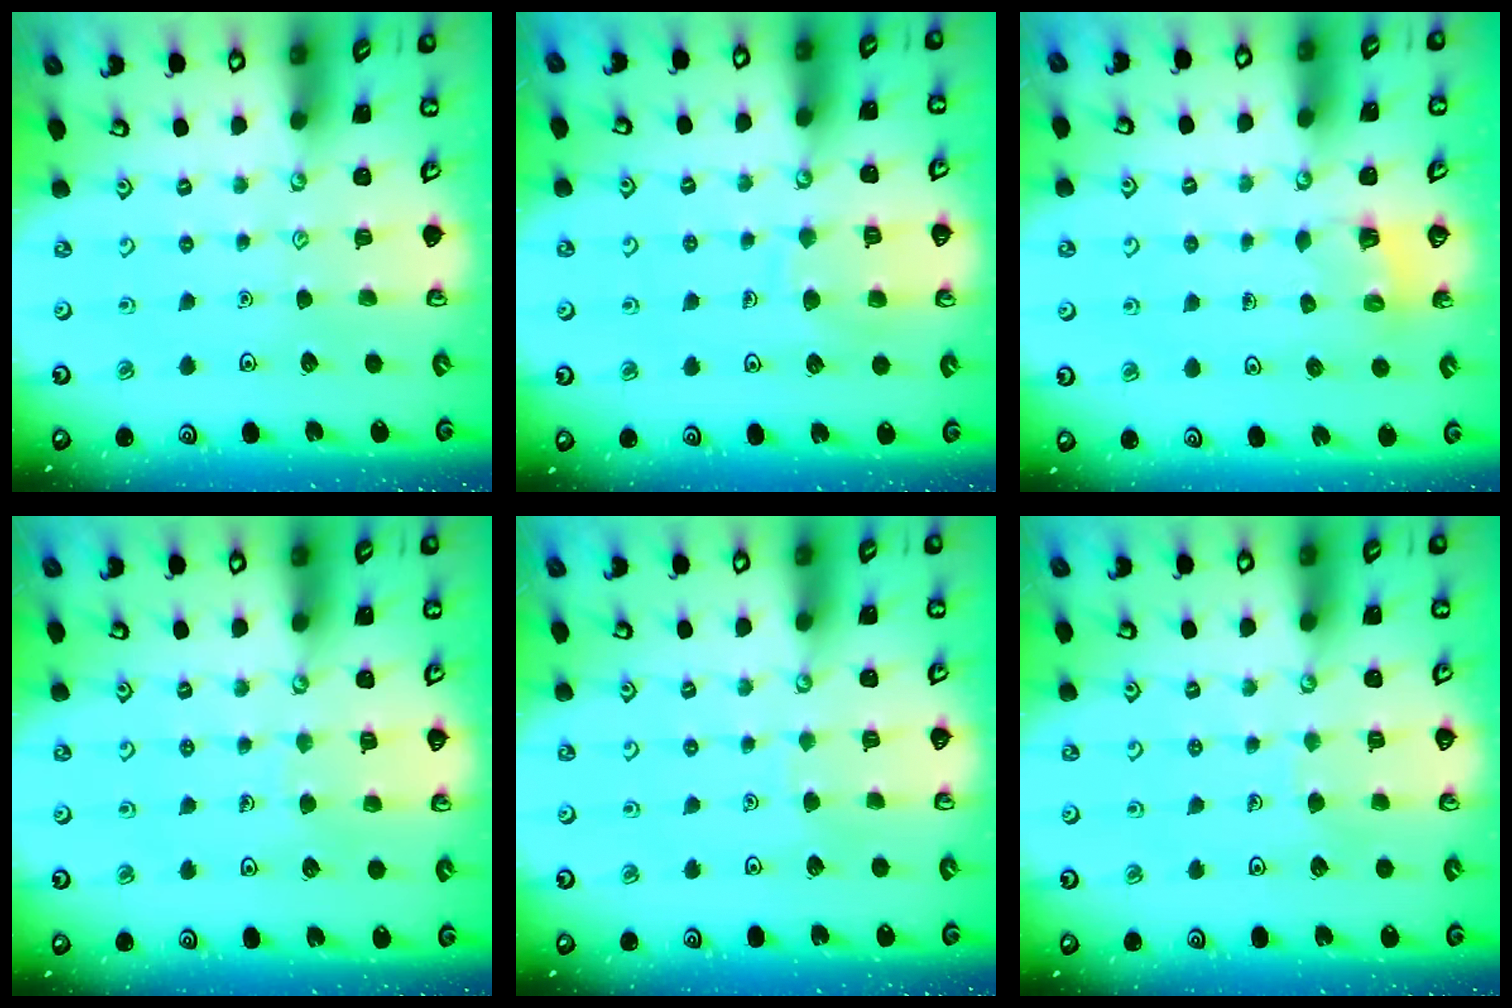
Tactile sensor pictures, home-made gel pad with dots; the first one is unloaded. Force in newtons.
{"total": 8.4, "press": 8.4, "slide": 0.8}
{"total": 2.6, "press": 2.6, "slide": 0.3}
{"total": 5.1, "press": 5.1, "slide": 0.4}
{"total": 2.5, "press": 2.5, "slide": 0.2}
{"total": 4.1, "press": 4.1, "slide": 0.3}